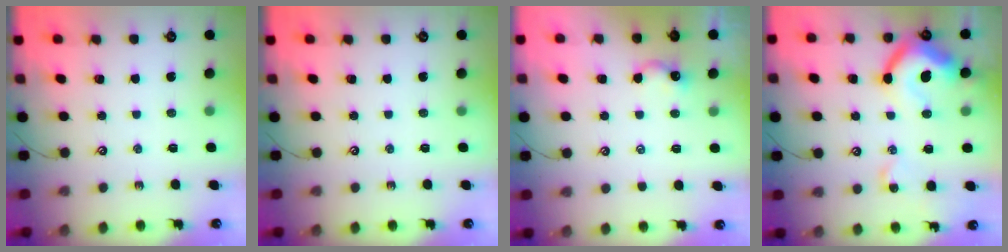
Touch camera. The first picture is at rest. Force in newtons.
{"total": 0.0}
{"total": 2.4, "press": 2.4, "slide": 0.2}
{"total": 15.7, "press": 15.6, "slide": 1.8}